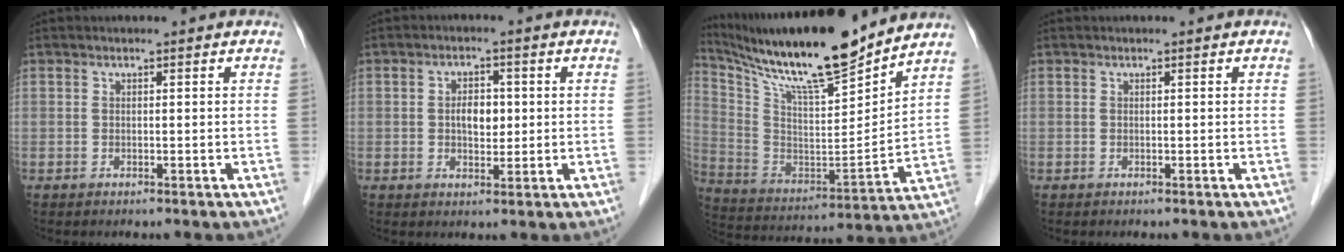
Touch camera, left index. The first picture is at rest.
{"total": 3.9, "force": [0.2, 2.4, 3.1], "torque": [-0.051, 0.006, 0.005]}
{"total": 20.9, "force": [17.8, 1.3, 10.9], "torque": [-0.200, -0.006, 0.311]}
{"total": 0.0}